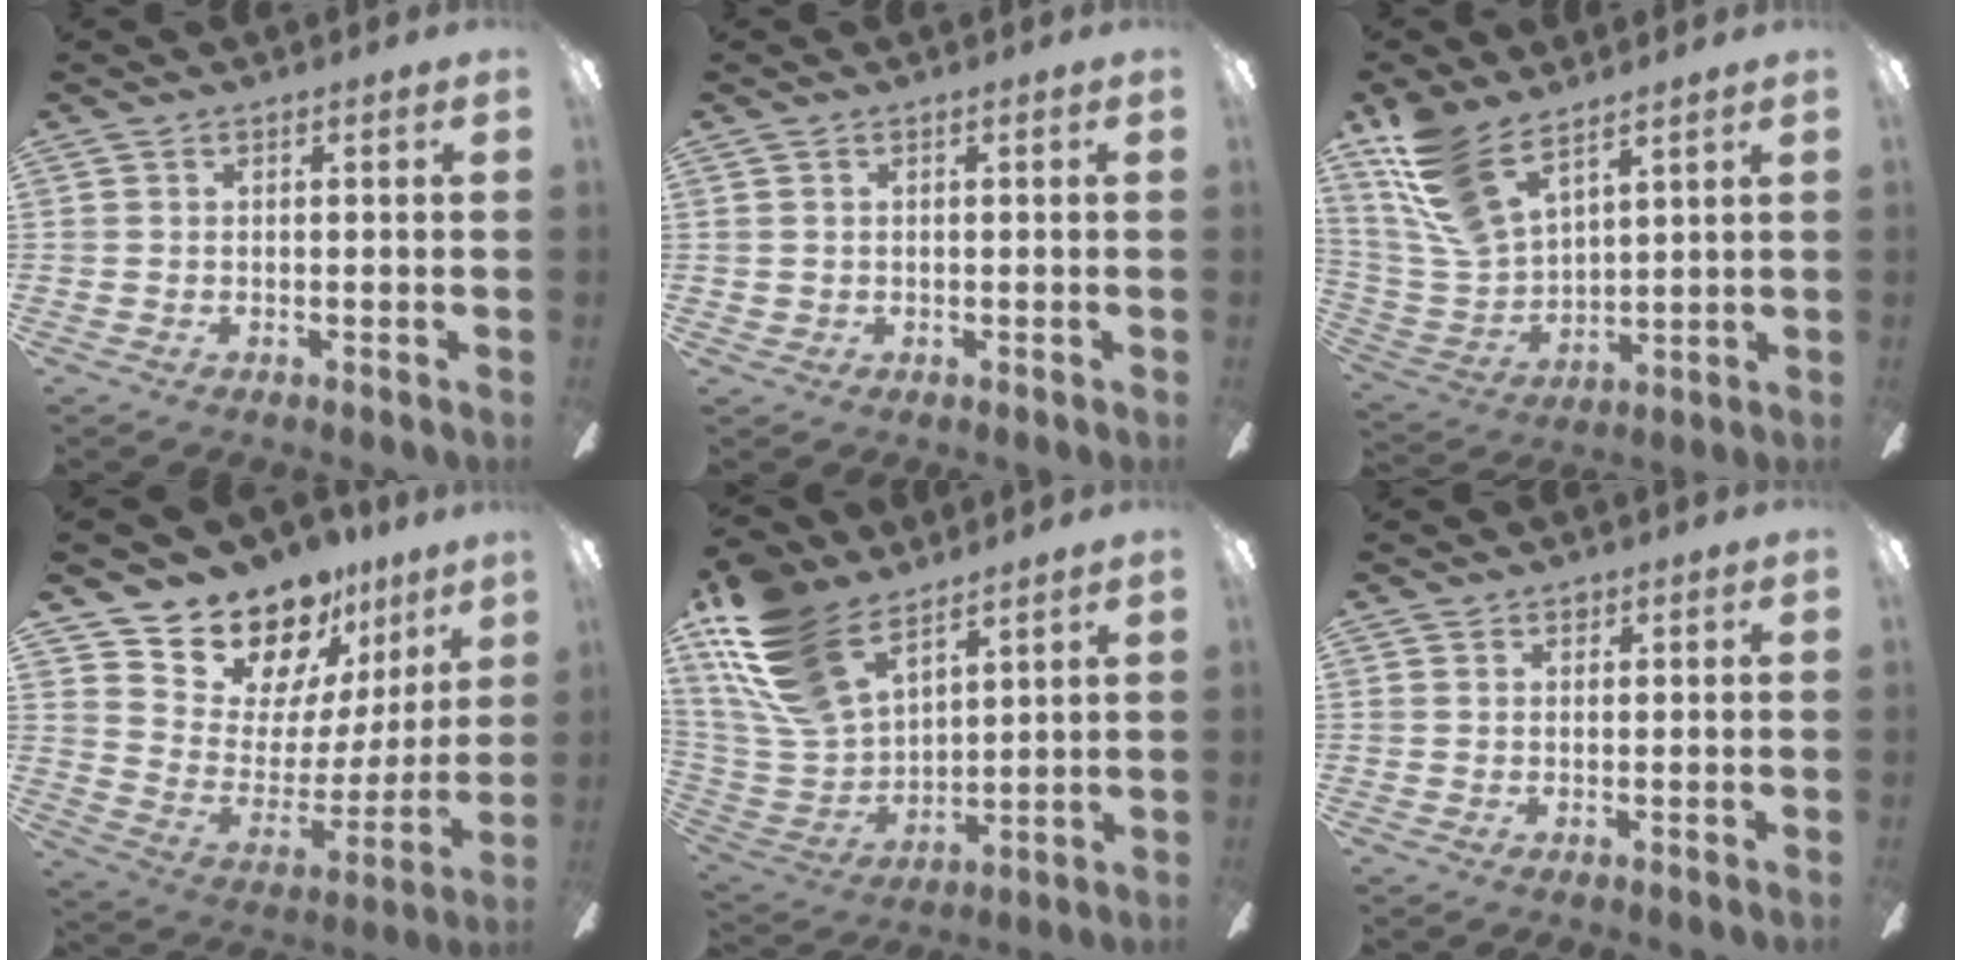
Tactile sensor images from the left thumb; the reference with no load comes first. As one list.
[{"total": 1.1, "force": [0.6, 0.9, 0.1], "torque": [-0.002, 0.004, 0.010]}, {"total": 14.7, "force": [11.0, 5.9, 7.9], "torque": [-0.191, -0.046, 0.209]}, {"total": 16.4, "force": [14.3, 7.2, 3.4], "torque": [-0.085, -0.126, 0.261]}, {"total": 20.4, "force": [13.3, 10.9, 10.9], "torque": [-0.266, -0.060, 0.249]}, {"total": 1.4, "force": [1.0, 0.9, 0.3], "torque": [0.002, -0.002, 0.018]}]